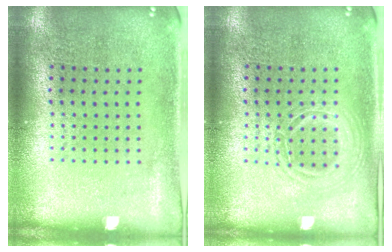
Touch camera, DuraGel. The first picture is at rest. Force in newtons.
{"total": 1.1, "press": 1.0, "slide": 0.1}